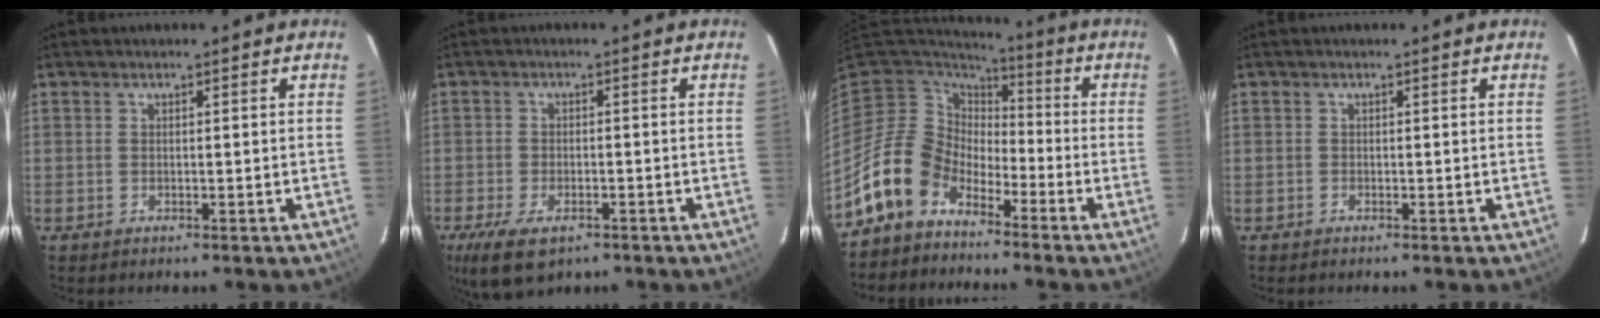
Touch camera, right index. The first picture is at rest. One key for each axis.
{"total": 8.8, "fx": -5.3, "fy": 4.2, "fz": 5.6, "tx": -0.133, "ty": -0.030, "tz": -0.091}
{"total": 12.8, "fx": -9.6, "fy": 7.5, "fz": 4.0, "tx": -0.080, "ty": 0.031, "tz": -0.187}
{"total": 0.0}